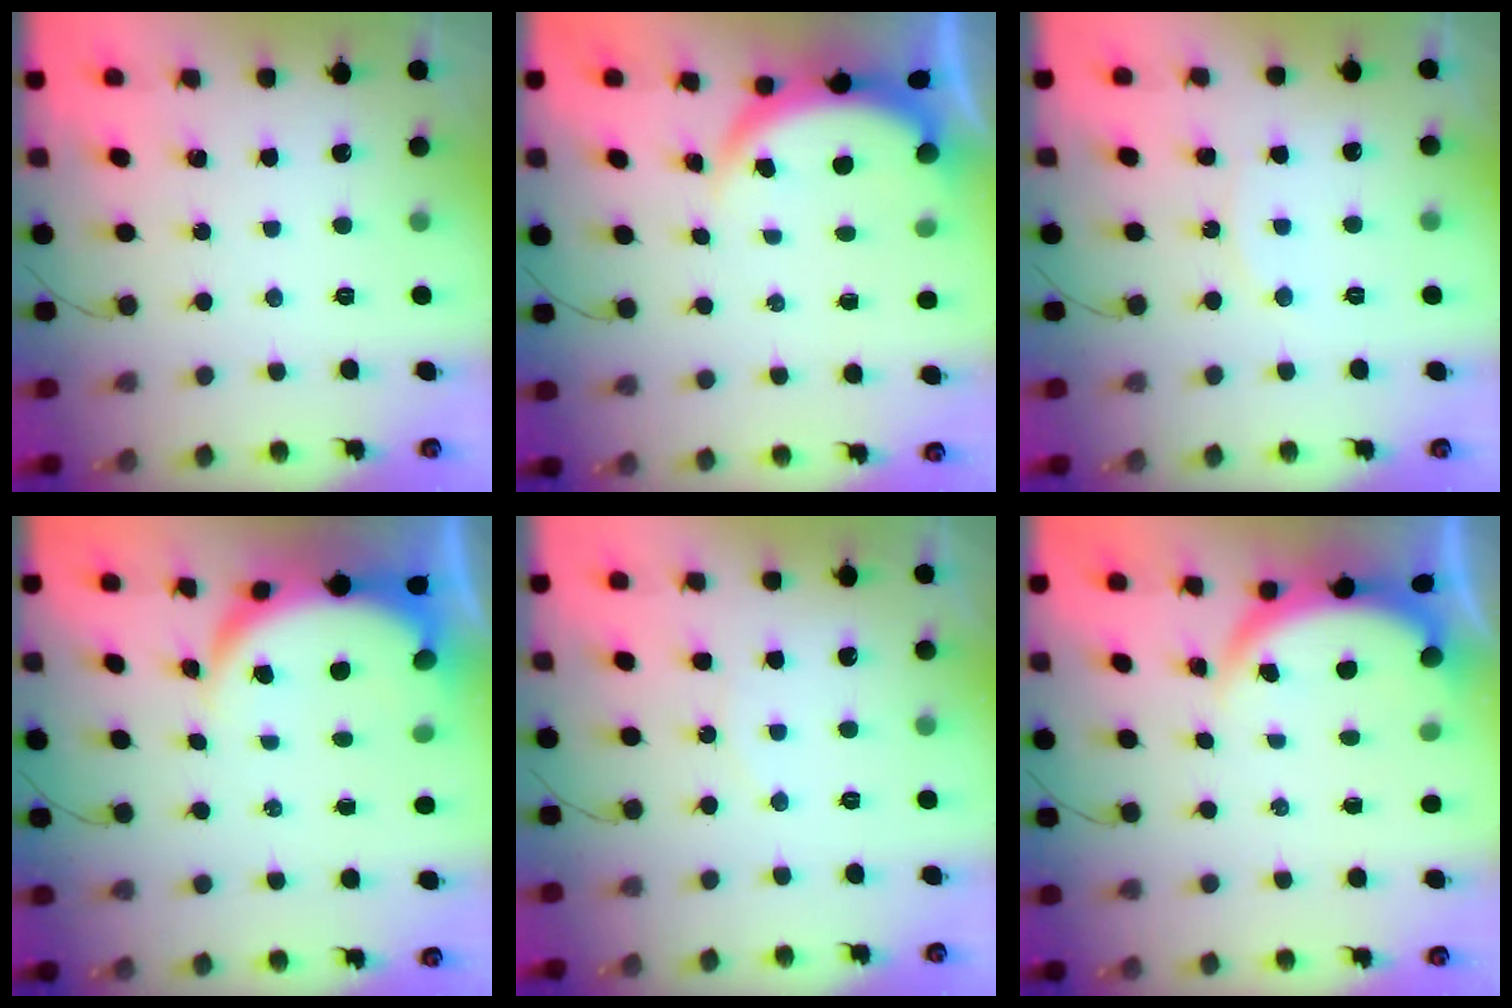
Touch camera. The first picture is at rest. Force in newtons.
{"total": 3.9, "press": 3.9, "slide": 0.2}
{"total": 5.8, "press": 5.8, "slide": 0.6}
{"total": 6.7, "press": 6.5, "slide": 1.7}
{"total": 4.6, "press": 4.6, "slide": 0.4}
{"total": 3.8, "press": 3.8, "slide": 0.2}